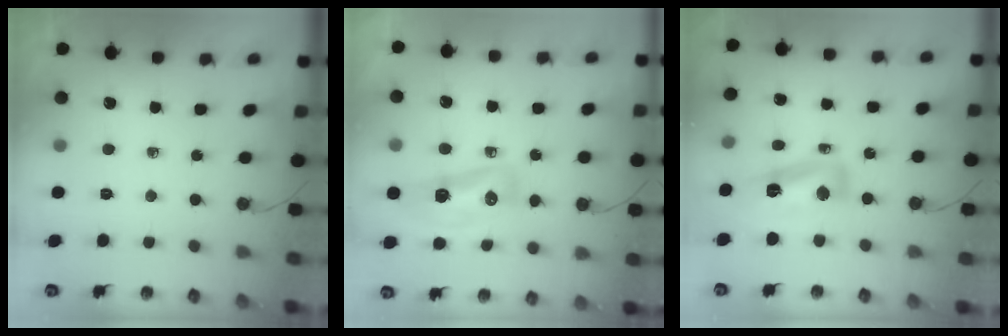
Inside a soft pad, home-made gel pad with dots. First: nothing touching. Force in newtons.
{"total": 9.8, "press": 9.7, "slide": 1.4}
{"total": 12.1, "press": 11.2, "slide": 4.8}